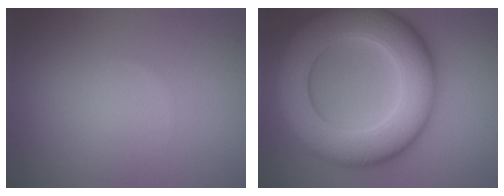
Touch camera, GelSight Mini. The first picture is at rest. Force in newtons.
{"total": 13.4, "press": 13.4, "slide": 0.3}